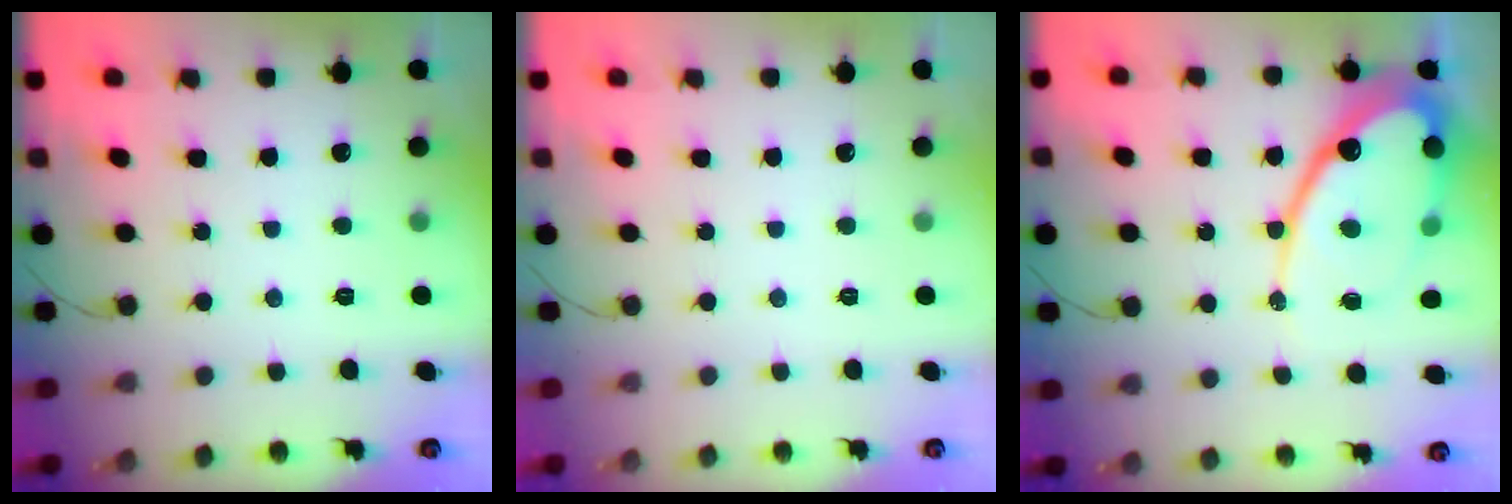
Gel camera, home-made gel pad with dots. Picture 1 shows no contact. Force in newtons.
{"total": 0.0}
{"total": 19.9, "press": 19.8, "slide": 1.7}